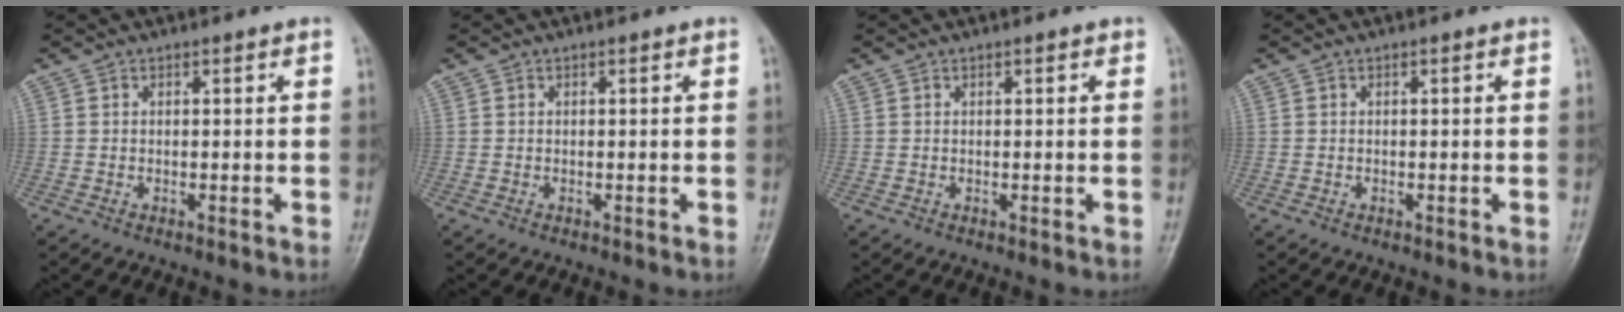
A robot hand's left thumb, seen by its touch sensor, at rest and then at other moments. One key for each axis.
{"total": 0.0}
{"total": 0.6, "fx": 0.3, "fy": 0.2, "fz": 0.5, "tx": -0.007, "ty": 0.000, "tz": 0.003}
{"total": 0.0}